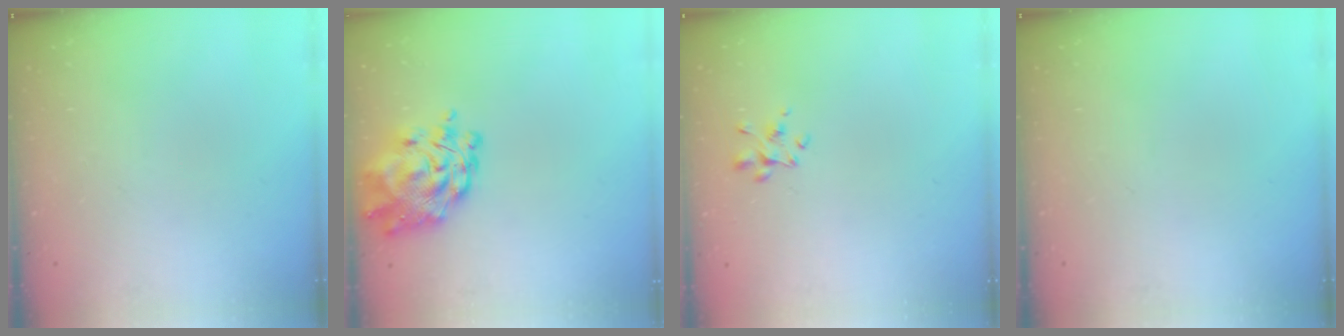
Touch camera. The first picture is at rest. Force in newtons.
{"total": 10.6, "press": 10.0, "slide": 3.5}
{"total": 2.8, "press": 2.7, "slide": 0.7}
{"total": 0.0}